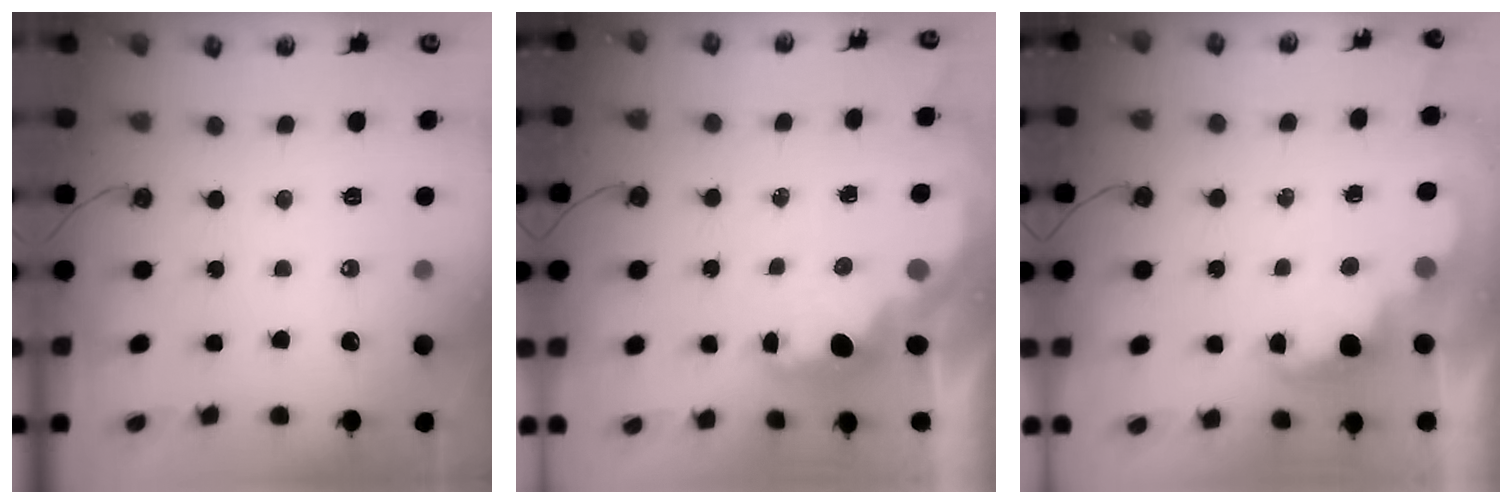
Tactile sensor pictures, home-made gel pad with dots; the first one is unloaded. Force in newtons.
{"total": 2.7, "press": 2.6, "slide": 0.6}
{"total": 2.5, "press": 2.4, "slide": 0.6}